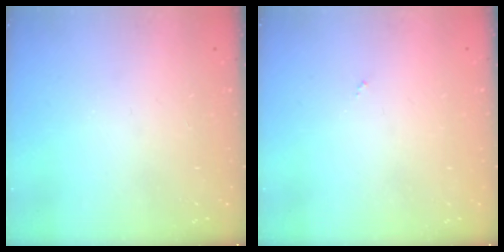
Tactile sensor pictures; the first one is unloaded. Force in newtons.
{"total": 0.0}